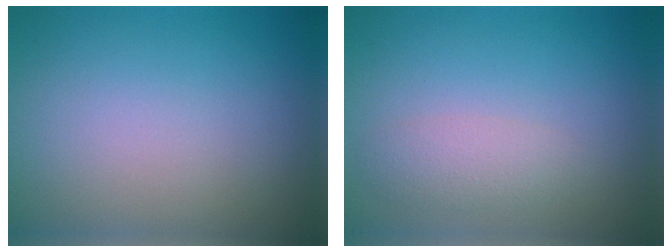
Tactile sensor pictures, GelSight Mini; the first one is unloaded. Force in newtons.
{"total": 1.9, "press": 1.9, "slide": 0.0}